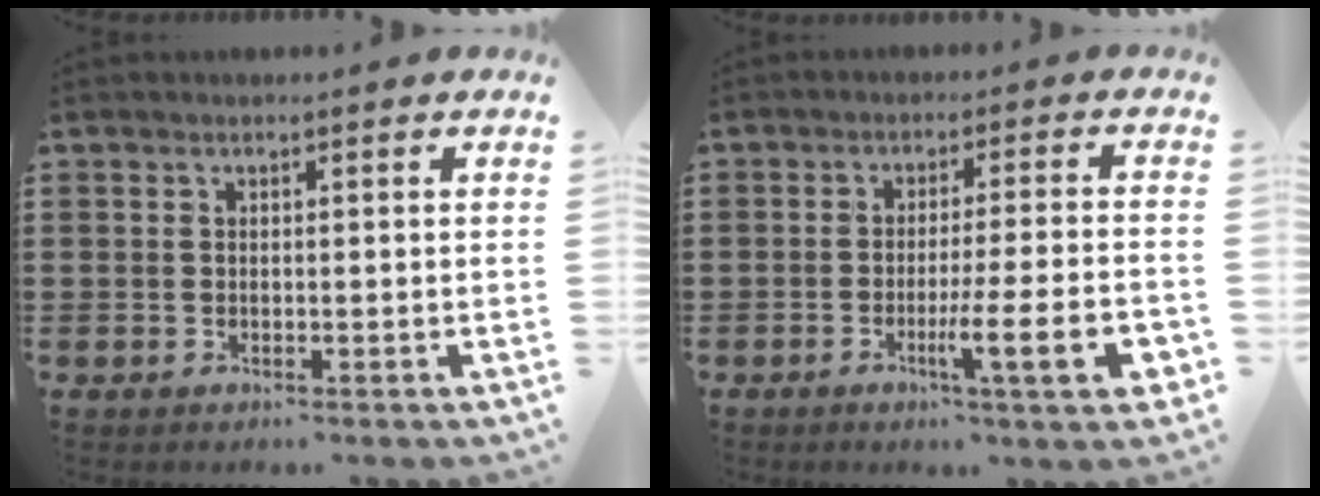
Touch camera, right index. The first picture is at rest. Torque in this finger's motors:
{"motor_torque": [0.91, -0.80, 0.42, 0.14]}